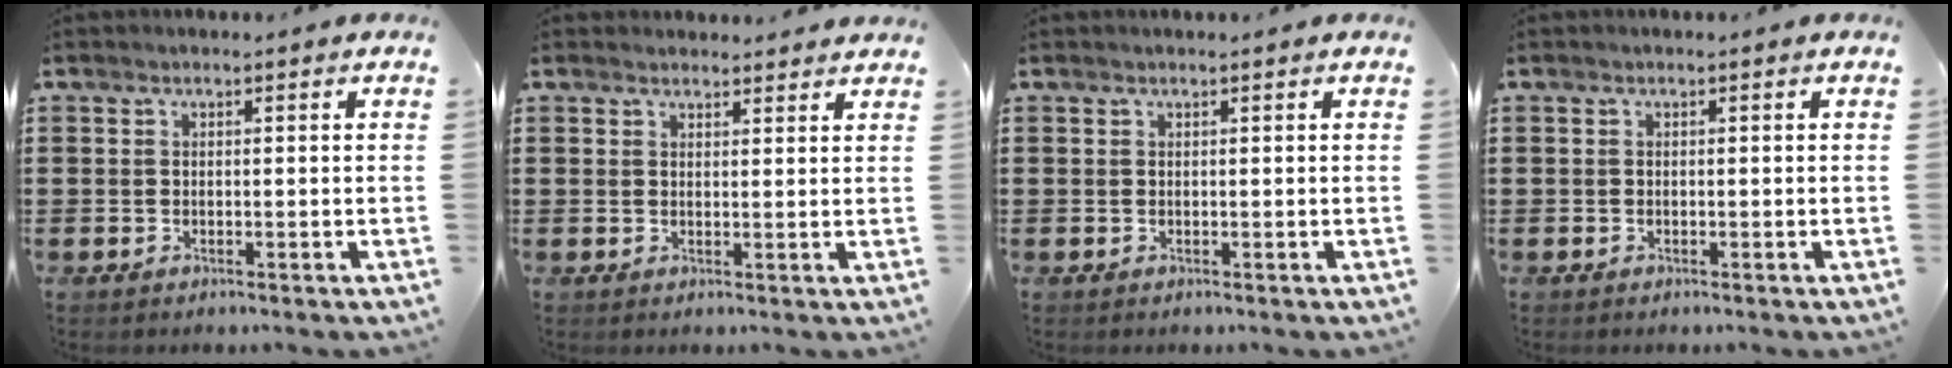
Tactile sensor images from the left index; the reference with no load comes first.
{"total": 1.8, "force": [1.8, 0.4, 0.0], "torque": [-0.004, 0.000, 0.035]}
{"total": 0.0}
{"total": 0.0}